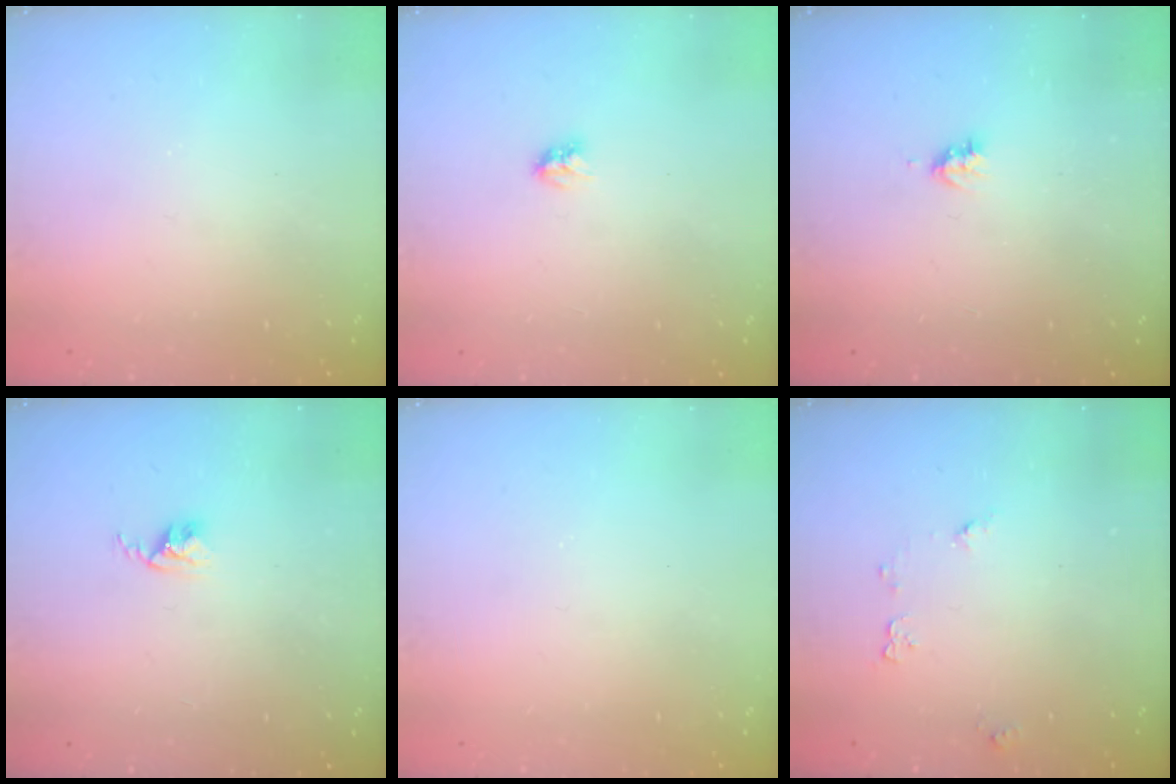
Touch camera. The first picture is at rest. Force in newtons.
{"total": 2.8, "press": 2.8, "slide": 0.4}
{"total": 4.2, "press": 4.1, "slide": 0.6}
{"total": 2.6, "press": 2.6, "slide": 0.4}
{"total": 0.0}
{"total": 4.8, "press": 4.7, "slide": 0.6}